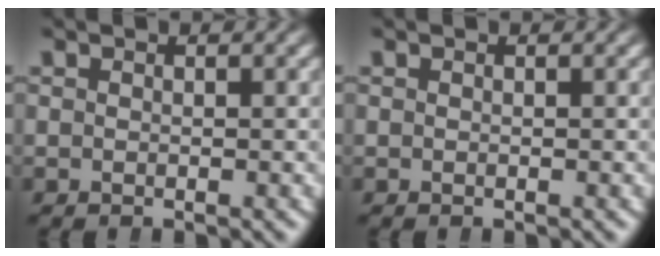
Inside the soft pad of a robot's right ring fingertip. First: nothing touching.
{"total": 0.0}